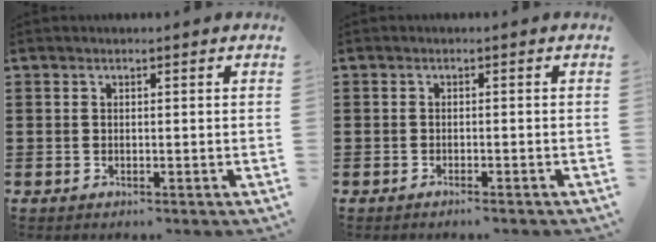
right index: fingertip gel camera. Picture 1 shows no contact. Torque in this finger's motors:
{"motor_torque": [0.81, 0.88, -0.53, -0.07]}